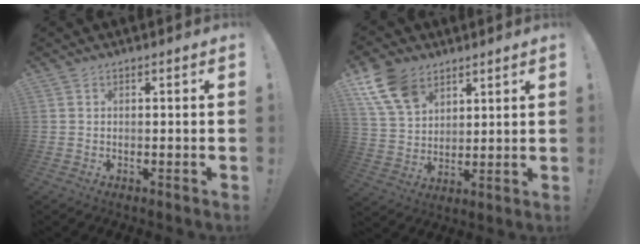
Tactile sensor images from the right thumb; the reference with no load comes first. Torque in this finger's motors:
{"motor_torque": [-0.26, 0.92, 0.12, 0.87, 0.06]}